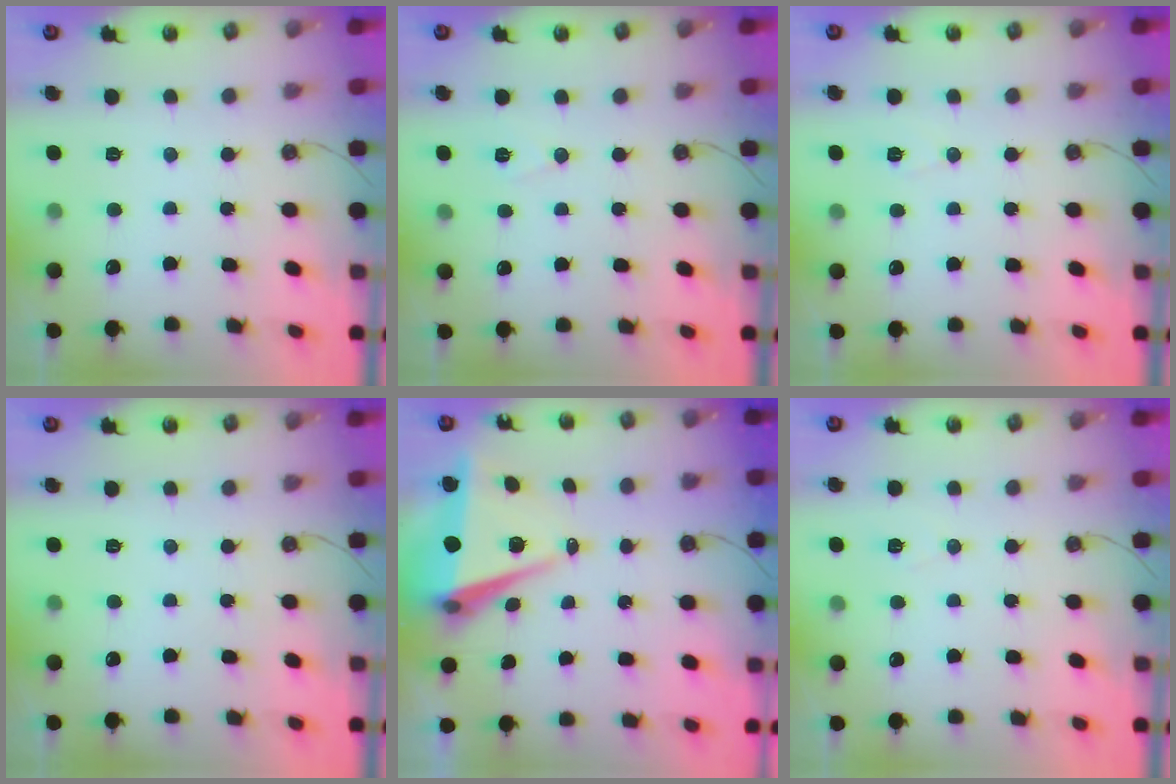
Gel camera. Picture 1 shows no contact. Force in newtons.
{"total": 6.0, "press": 3.8, "slide": 4.6}
{"total": 4.1, "press": 3.2, "slide": 2.6}
{"total": 0.0}
{"total": 7.2, "press": 5.8, "slide": 4.2}
{"total": 7.0, "press": 5.4, "slide": 4.5}